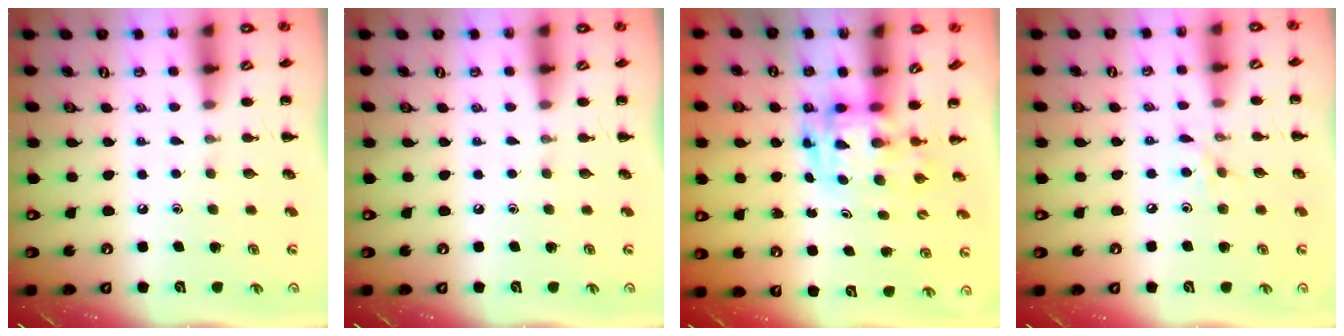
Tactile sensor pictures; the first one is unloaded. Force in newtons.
{"total": 0.0}
{"total": 2.9, "press": 2.9, "slide": 0.6}
{"total": 3.9, "press": 3.7, "slide": 1.3}